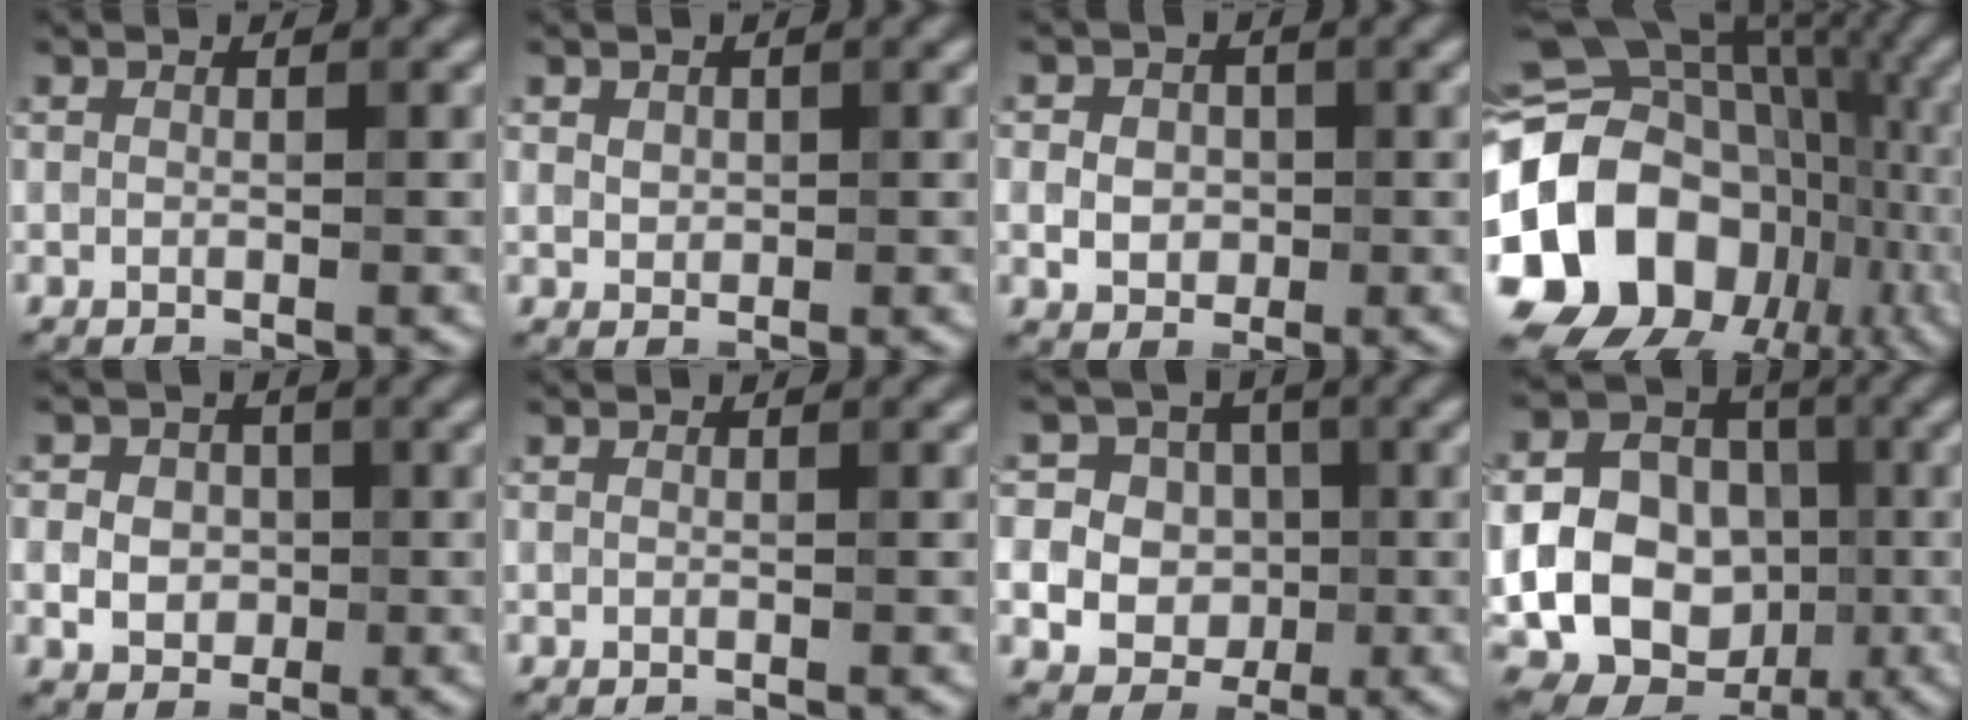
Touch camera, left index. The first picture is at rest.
{"total": 1.3, "force": [0.5, 1.0, 0.5], "torque": [-0.007, -0.002, 0.014]}
{"total": 3.4, "force": [0.1, 2.9, 1.8], "torque": [-0.018, 0.006, -0.013]}
{"total": 18.6, "force": [-4.1, 15.0, 10.2], "torque": [-0.211, 0.001, -0.078]}
{"total": 4.5, "force": [0.2, 3.9, 2.3], "torque": [-0.024, 0.015, -0.015]}
{"total": 0.0}
{"total": 11.7, "force": [0.8, 10.8, 4.2], "torque": [-0.104, 0.029, -0.002]}
{"total": 18.5, "force": [-3.1, 16.2, 8.5], "torque": [-0.180, -0.006, -0.068]}